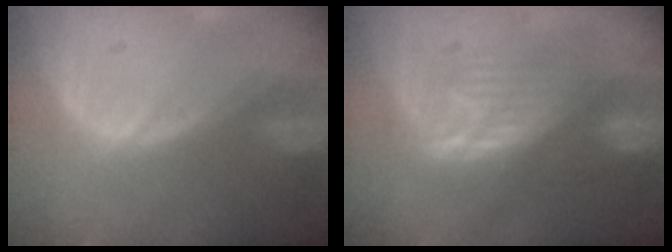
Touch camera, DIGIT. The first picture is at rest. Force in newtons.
{"total": 7.8, "press": 7.6, "slide": 1.4}